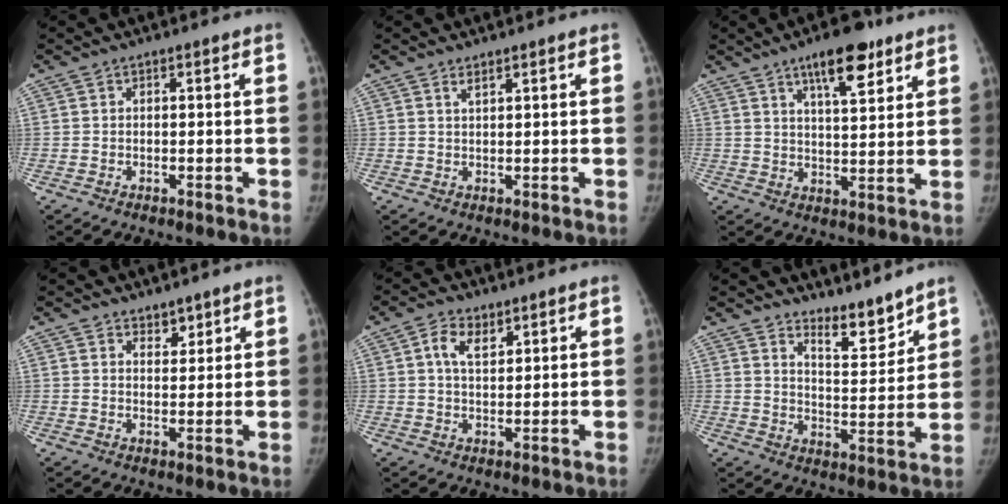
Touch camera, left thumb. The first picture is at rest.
{"total": 1.2, "force": [1.0, 0.3, 0.7], "torque": [-0.010, -0.006, 0.021]}
{"total": 10.3, "force": [6.4, 3.4, 7.3], "torque": [-0.095, -0.033, 0.100]}
{"total": 2.7, "force": [2.2, 1.5, 0.6], "torque": [0.010, -0.016, 0.033]}
{"total": 5.0, "force": [2.4, 2.9, 3.3], "torque": [-0.049, -0.007, 0.043]}
{"total": 7.5, "force": [6.8, 1.8, 2.7], "torque": [-0.022, -0.066, 0.117]}